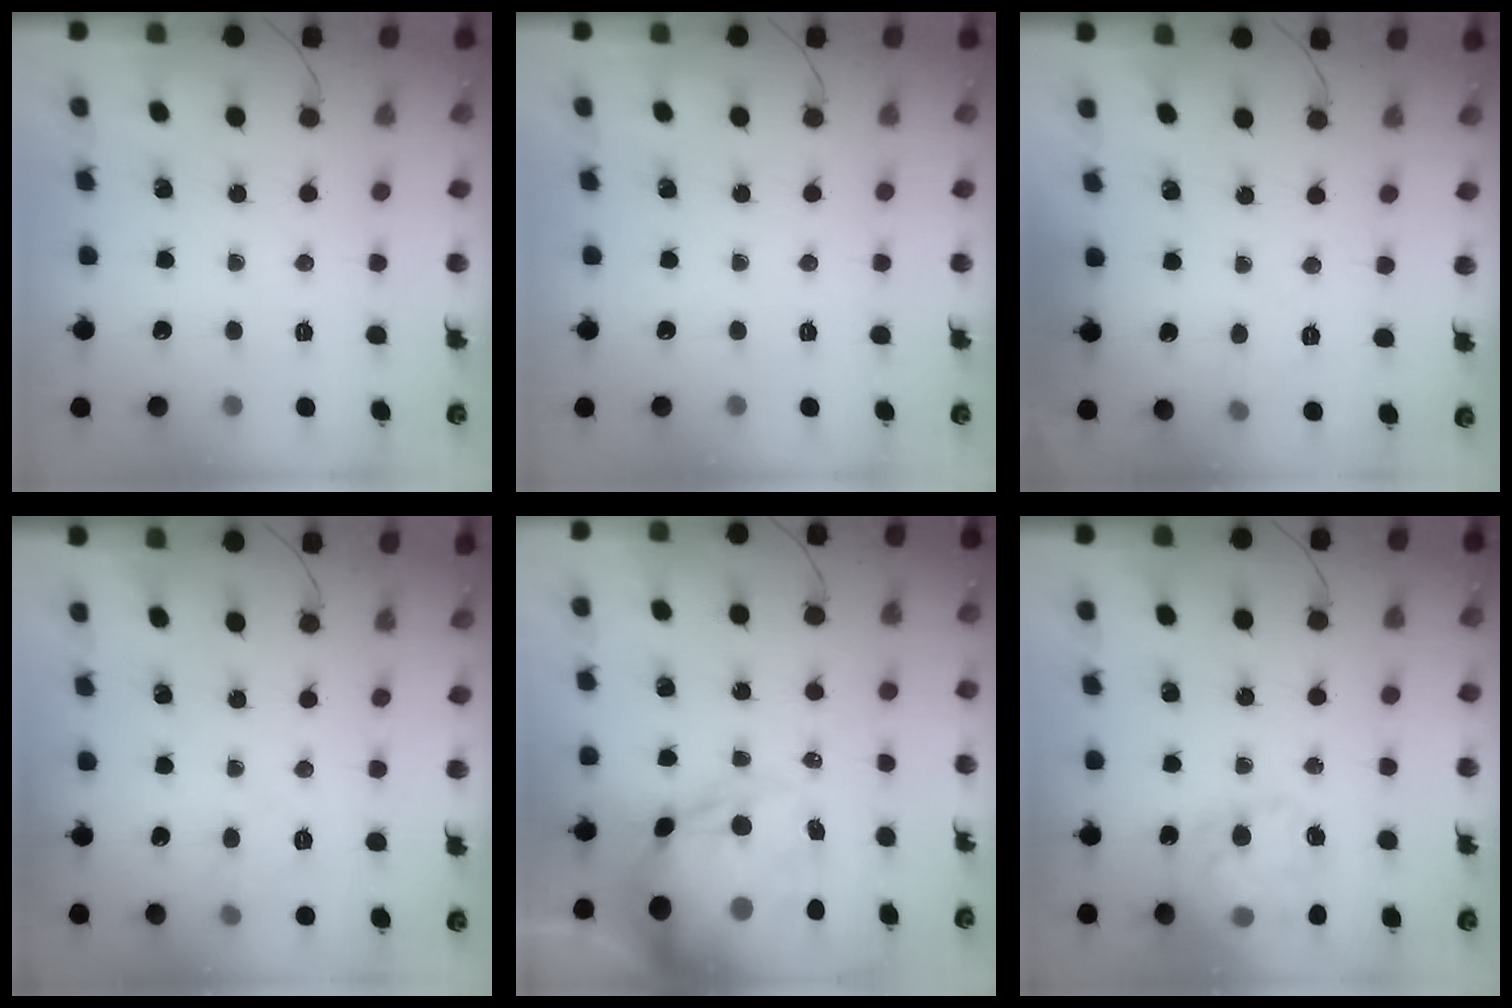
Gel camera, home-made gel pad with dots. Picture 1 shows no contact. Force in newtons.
{"total": 0.0}
{"total": 6.5, "press": 6.4, "slide": 1.4}
{"total": 7.9, "press": 7.7, "slide": 1.5}
{"total": 23.1, "press": 22.6, "slide": 4.8}
{"total": 19.8, "press": 19.5, "slide": 3.3}